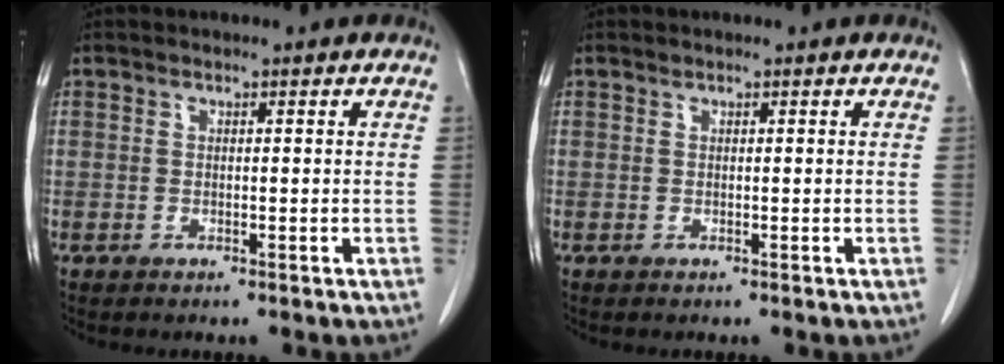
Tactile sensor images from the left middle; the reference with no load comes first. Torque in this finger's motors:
{"motor_torque": [0.12, -0.21, -0.05, -0.01]}